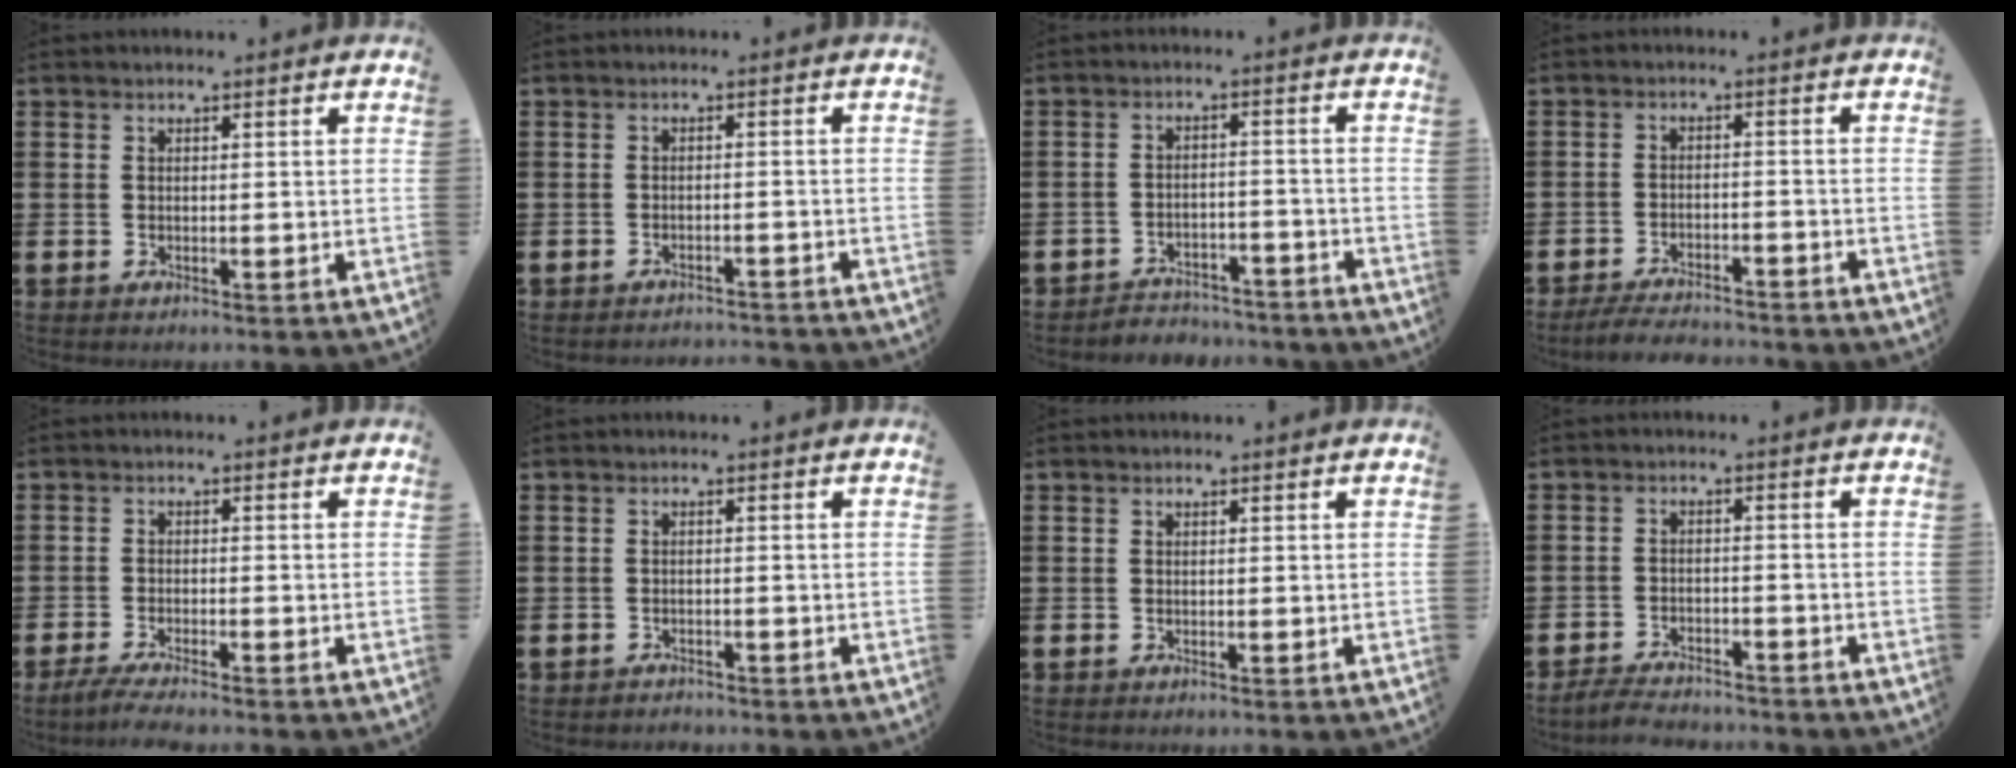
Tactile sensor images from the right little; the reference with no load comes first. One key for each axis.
{"total": 1.6, "fx": -1.5, "fy": -0.1, "fz": -0.1, "tx": -0.002, "ty": 0.004, "tz": -0.033}
{"total": 3.2, "fx": -3.1, "fy": 0.6, "fz": -0.1, "tx": -0.006, "ty": 0.006, "tz": -0.067}
{"total": 3.4, "fx": -3.3, "fy": 0.2, "fz": 0.8, "tx": -0.014, "ty": 0.004, "tz": -0.066}
{"total": 2.4, "fx": -2.0, "fy": -0.1, "fz": 1.3, "tx": -0.020, "ty": 0.000, "tz": -0.036}
{"total": 0.8, "fx": -0.8, "fy": 0.2, "fz": 0.0, "tx": -0.003, "ty": 0.002, "tz": -0.018}
{"total": 0.0}
{"total": 2.9, "fx": -2.9, "fy": 0.3, "fz": 0.2, "tx": -0.008, "ty": 0.006, "tz": -0.062}